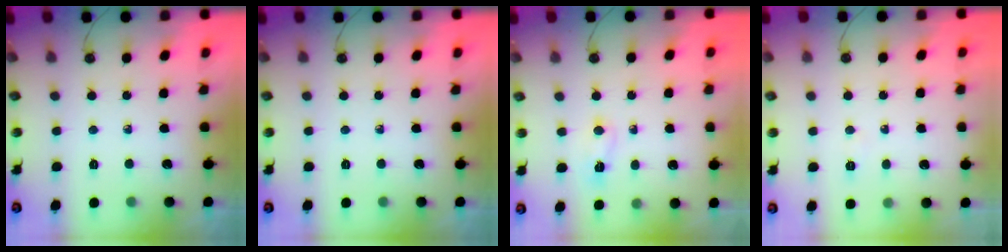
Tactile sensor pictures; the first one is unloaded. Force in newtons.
{"total": 0.0}
{"total": 4.4, "press": 4.1, "slide": 1.5}
{"total": 4.7, "press": 3.3, "slide": 3.3}